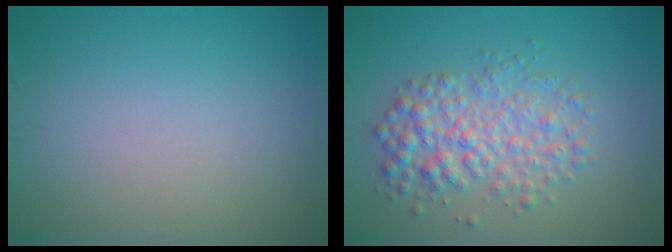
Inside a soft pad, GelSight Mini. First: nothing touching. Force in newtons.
{"total": 4.6, "press": 4.6, "slide": 0.0}